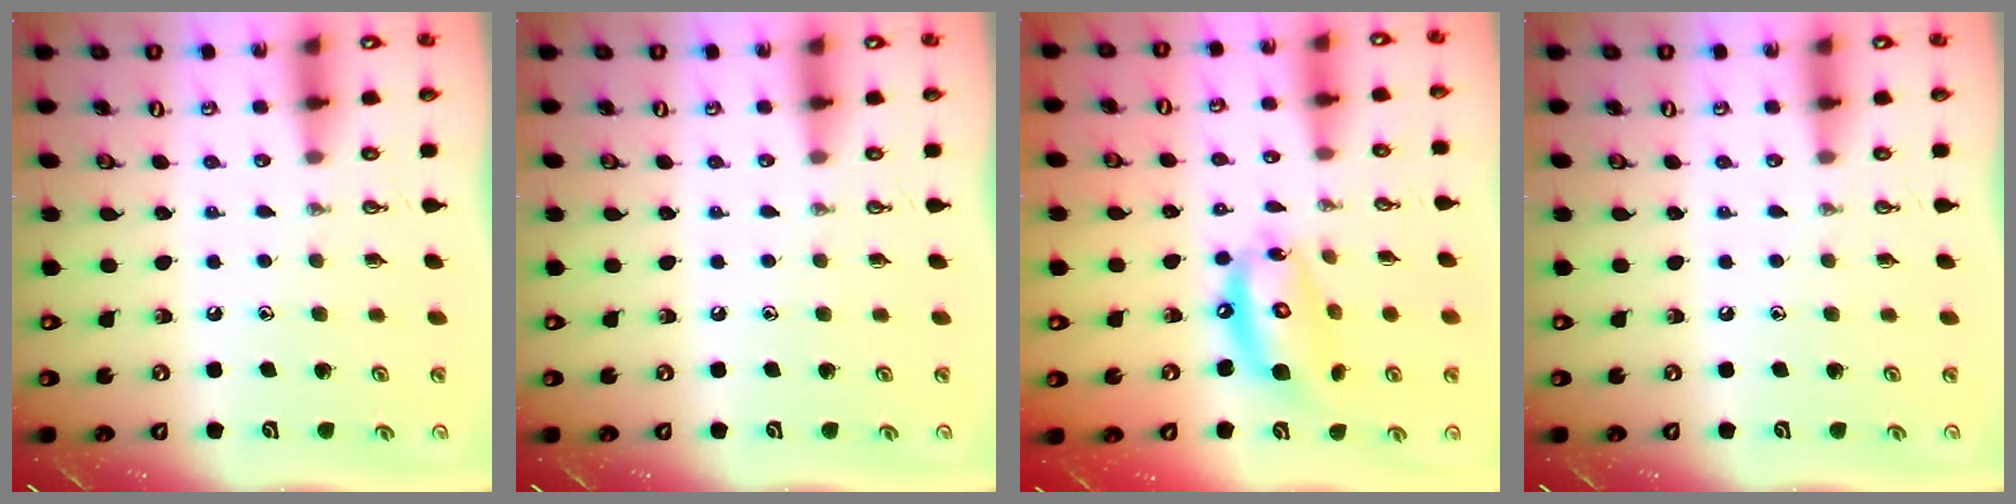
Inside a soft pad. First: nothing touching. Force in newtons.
{"total": 0.0}
{"total": 13.3, "press": 13.2, "slide": 1.3}
{"total": 0.0}